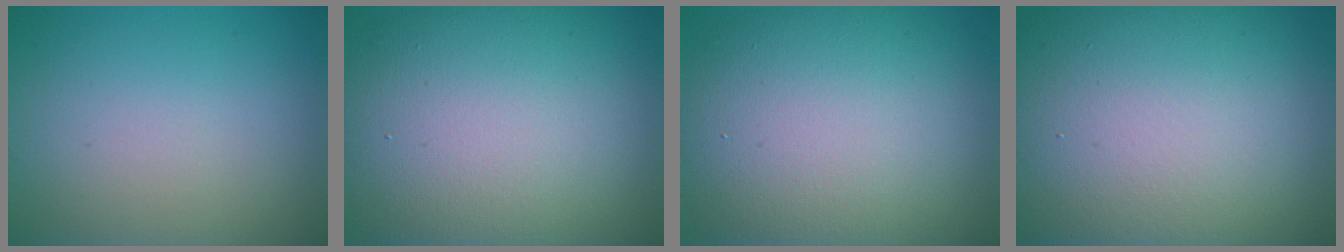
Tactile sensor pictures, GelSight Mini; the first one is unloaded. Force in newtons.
{"total": 13.1, "press": 13.1, "slide": 1.1}
{"total": 15.0, "press": 15.0, "slide": 0.7}
{"total": 20.7, "press": 20.7, "slide": 1.0}